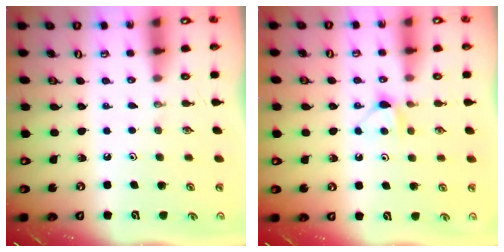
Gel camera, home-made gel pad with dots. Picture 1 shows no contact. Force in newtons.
{"total": 6.0, "press": 6.0, "slide": 0.8}